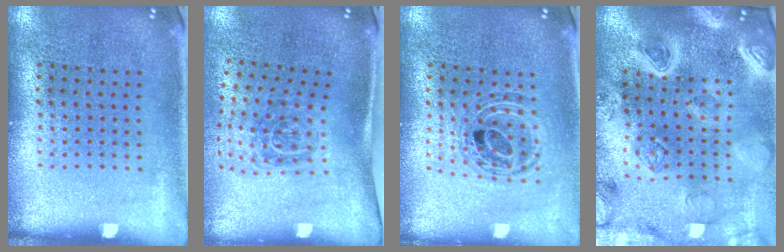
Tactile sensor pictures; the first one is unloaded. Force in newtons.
{"total": 1.9, "press": 1.2, "slide": 1.5}
{"total": 0.7, "press": 0.7, "slide": 0.1}
{"total": 4.9, "press": 4.2, "slide": 2.5}